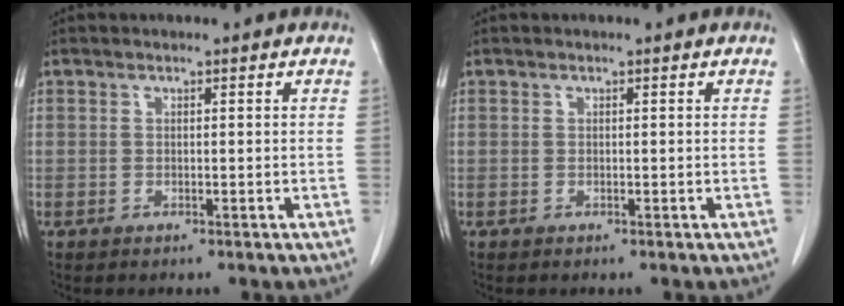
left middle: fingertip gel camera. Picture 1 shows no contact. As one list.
[{"total": 0.0}]